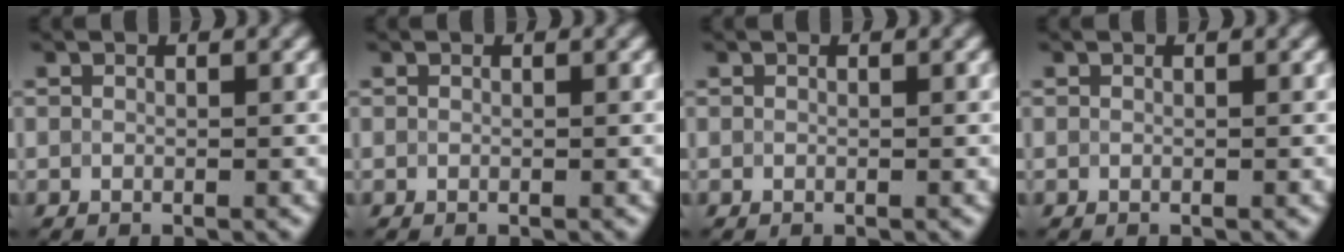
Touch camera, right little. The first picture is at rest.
{"total": 0.0}
{"total": 0.0}
{"total": 0.0}